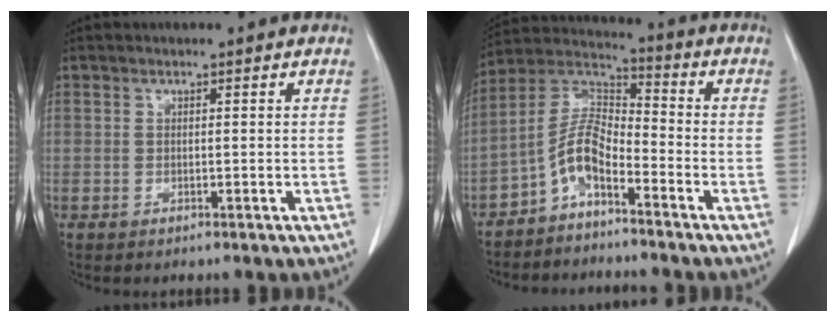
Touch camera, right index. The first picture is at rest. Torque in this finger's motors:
{"motor_torque": [1.34, -0.40, 0.29, 0.08]}